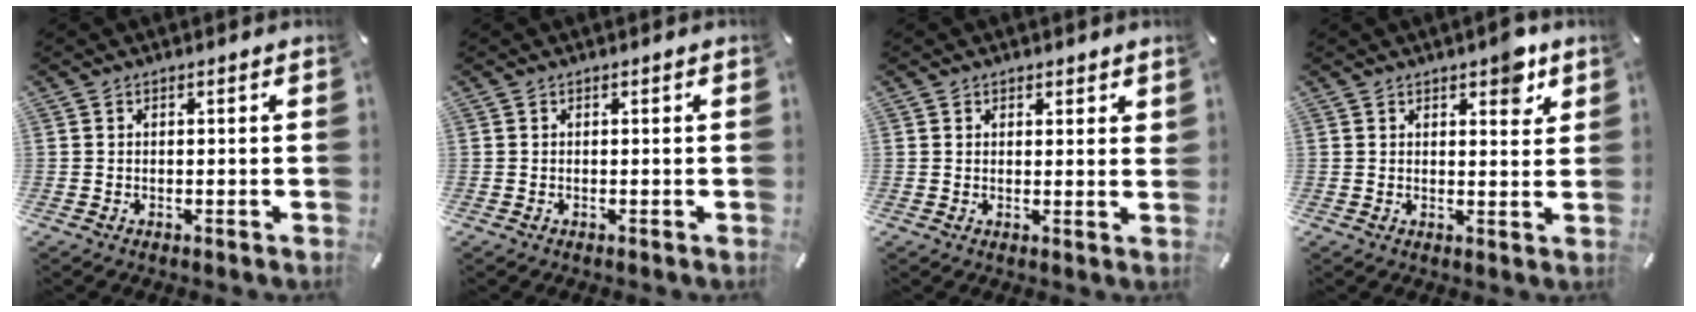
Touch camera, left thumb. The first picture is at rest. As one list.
[{"total": 0.0}, {"total": 1.7, "force": [1.3, 1.0, 0.5], "torque": [-0.003, -0.002, 0.022]}, {"total": 5.7, "force": [3.8, 2.7, 3.3], "torque": [-0.020, -0.023, 0.055]}]